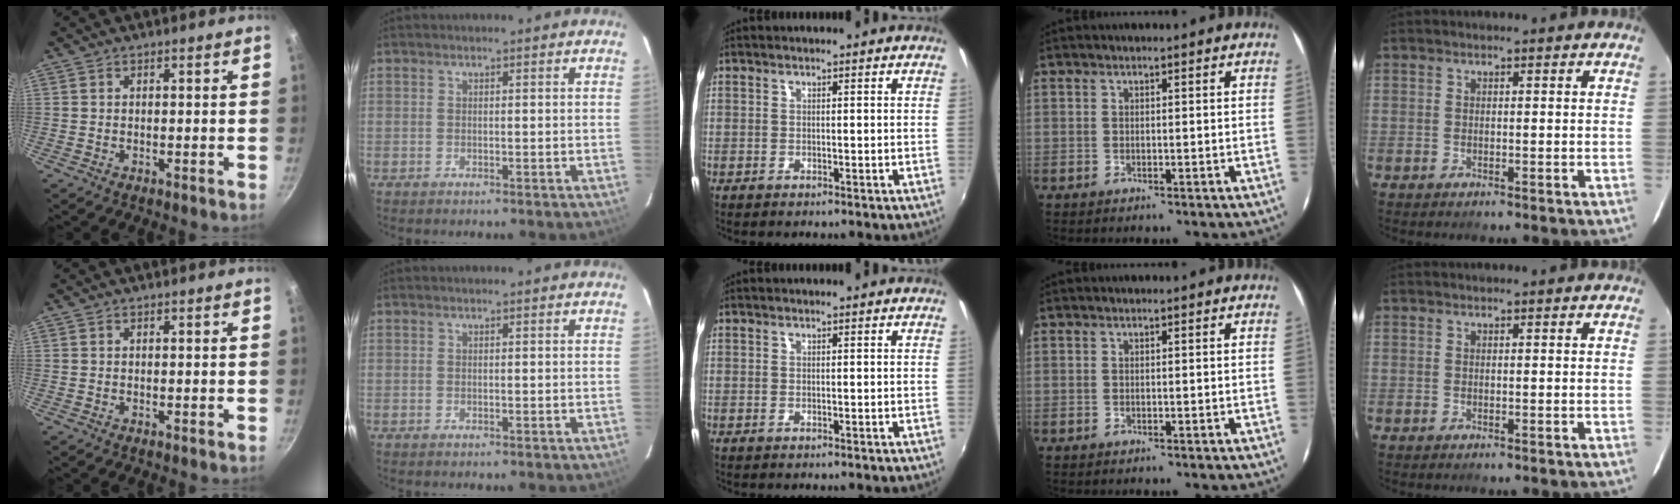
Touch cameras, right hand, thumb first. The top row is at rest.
{}